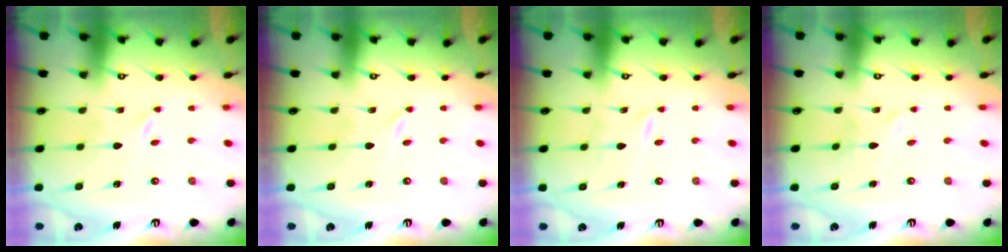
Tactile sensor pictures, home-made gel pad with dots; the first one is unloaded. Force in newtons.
{"total": 0.0}
{"total": 1.1, "press": 1.1, "slide": 0.1}
{"total": 1.8, "press": 1.8, "slide": 0.2}